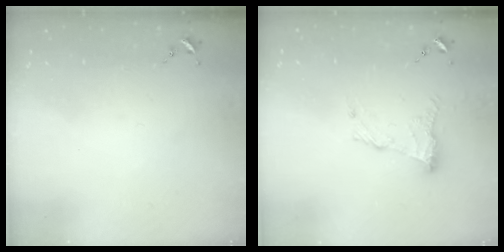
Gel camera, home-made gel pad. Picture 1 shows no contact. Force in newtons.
{"total": 10.9, "press": 10.9, "slide": 0.6}